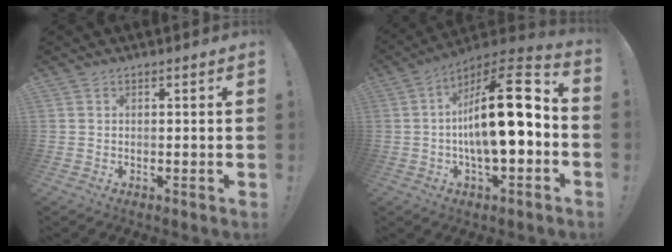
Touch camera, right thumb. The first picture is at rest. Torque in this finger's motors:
{"motor_torque": [2.17, 2.84, 1.54, -1.23, 0.27]}